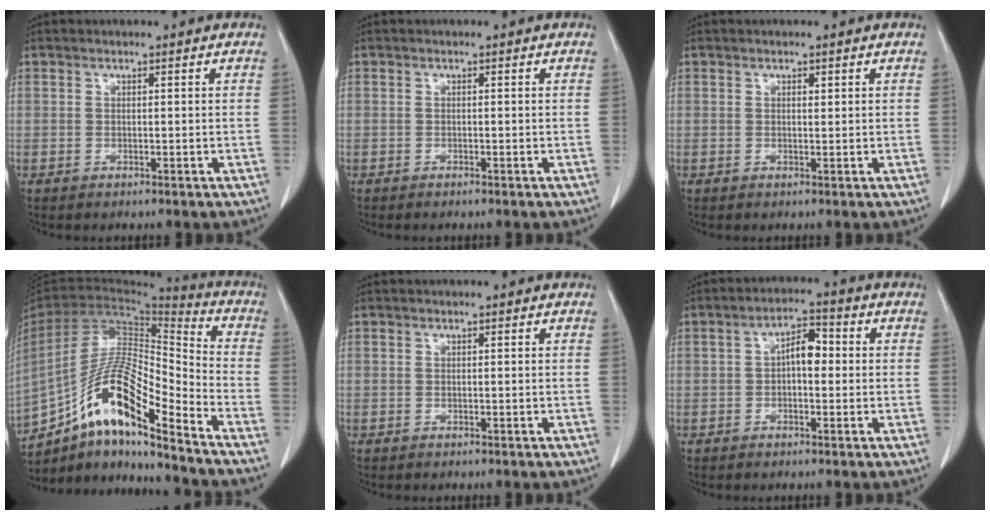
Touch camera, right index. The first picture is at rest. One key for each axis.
{"total": 0.7, "fx": -0.6, "fy": 0.0, "fz": 0.3, "tx": -0.009, "ty": -0.001, "tz": -0.008}
{"total": 0.6, "fx": 0.3, "fy": 0.3, "fz": 0.4, "tx": -0.008, "ty": -0.002, "tz": 0.005}
{"total": 16.5, "fx": -11.0, "fy": 2.2, "fz": 12.0, "tx": -0.224, "ty": 0.014, "tz": -0.195}
{"total": 0.0}
{"total": 4.7, "fx": 0.1, "fy": 2.2, "fz": 4.1, "tx": -0.070, "ty": 0.021, "tz": -0.002}